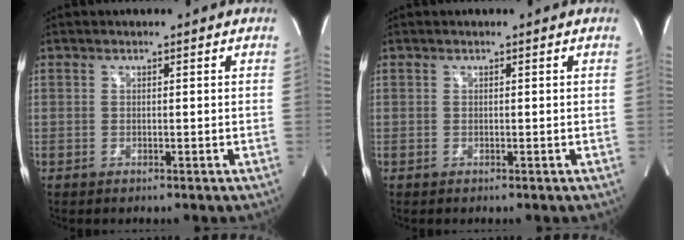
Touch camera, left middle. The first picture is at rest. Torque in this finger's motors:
{"motor_torque": [0.94, -0.95, 0.08, 0.02]}